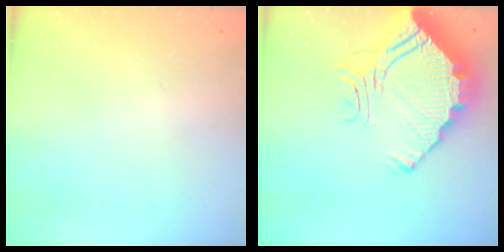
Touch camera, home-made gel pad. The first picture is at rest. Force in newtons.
{"total": 20.4, "press": 20.3, "slide": 1.8}